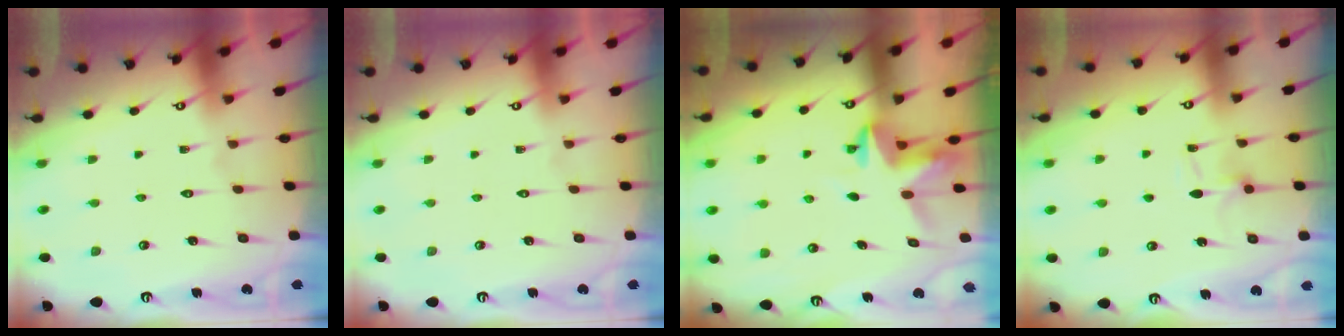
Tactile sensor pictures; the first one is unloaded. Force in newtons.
{"total": 0.0}
{"total": 3.8, "press": 3.8, "slide": 0.3}
{"total": 5.5, "press": 5.4, "slide": 0.9}